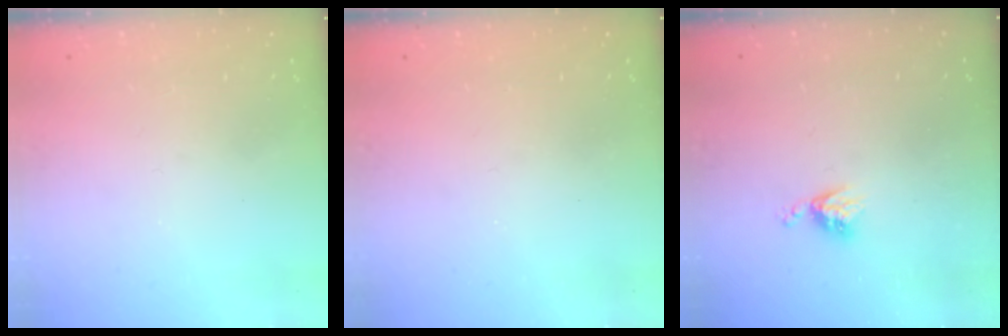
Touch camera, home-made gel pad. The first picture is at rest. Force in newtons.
{"total": 0.0}
{"total": 3.6, "press": 3.6, "slide": 0.4}